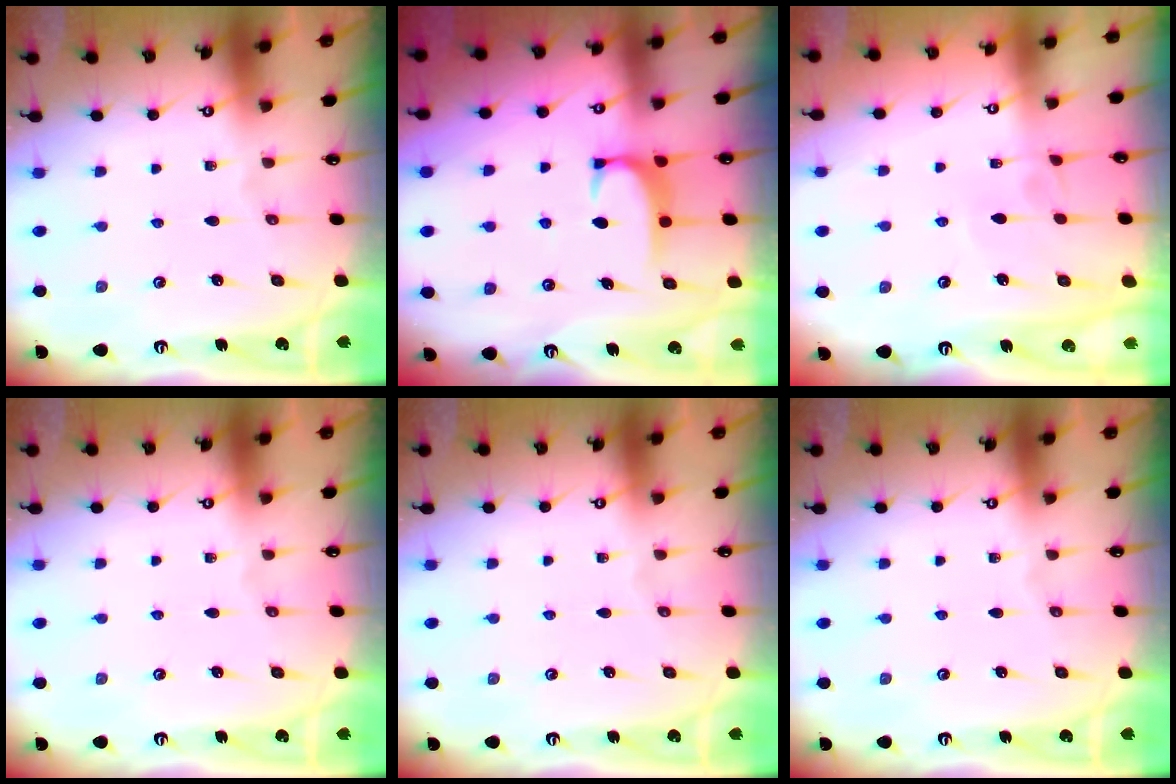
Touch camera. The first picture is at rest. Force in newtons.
{"total": 1.8, "press": 1.8, "slide": 0.5}
{"total": 2.7, "press": 2.7, "slide": 0.4}
{"total": 0.0}
{"total": 0.0}
{"total": 0.0}